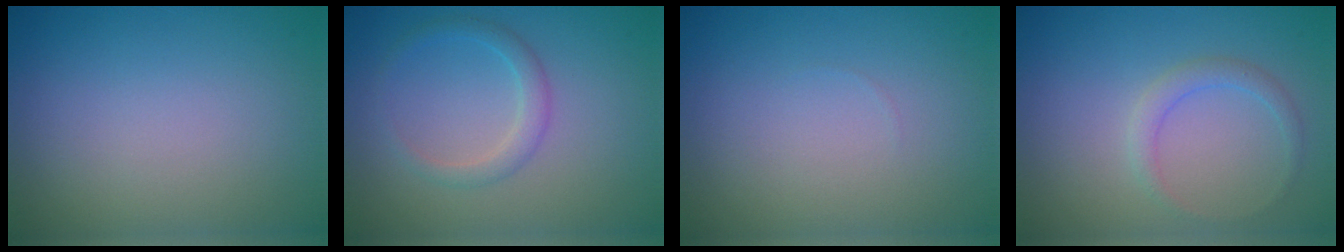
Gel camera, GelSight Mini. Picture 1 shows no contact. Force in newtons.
{"total": 1.8, "press": 1.8, "slide": 0.1}
{"total": 0.0}
{"total": 1.5, "press": 1.5, "slide": 0.0}